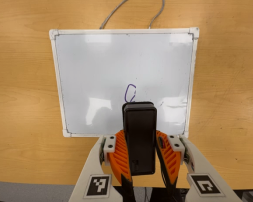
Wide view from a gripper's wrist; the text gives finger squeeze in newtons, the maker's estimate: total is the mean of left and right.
{"total": 6.4, "left": 6.0, "right": 6.8}